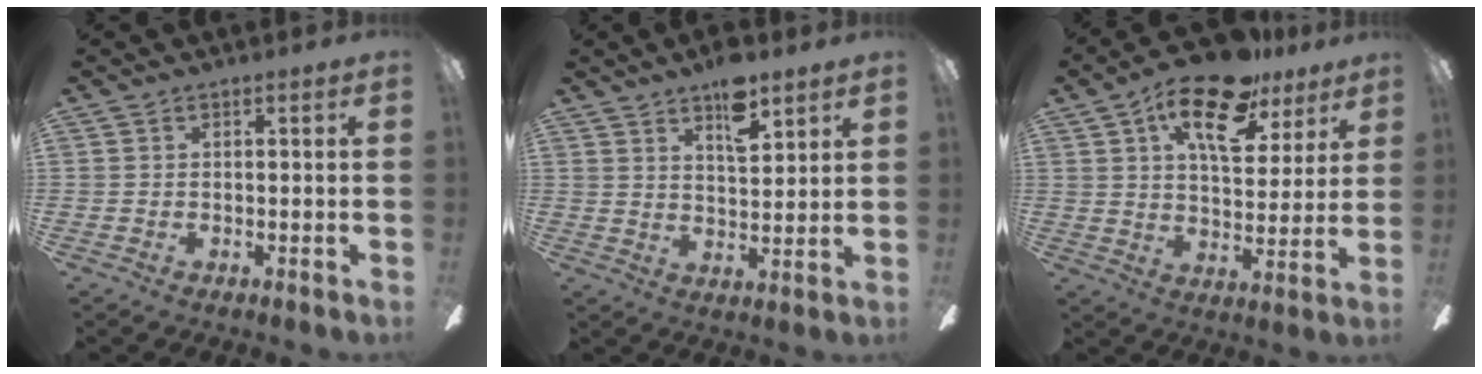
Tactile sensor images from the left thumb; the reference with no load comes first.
{"total": 9.3, "force": [6.4, 3.6, 5.6], "torque": [-0.076, -0.031, 0.107]}
{"total": 17.0, "force": [10.0, 7.5, 11.5], "torque": [-0.179, -0.035, 0.167]}